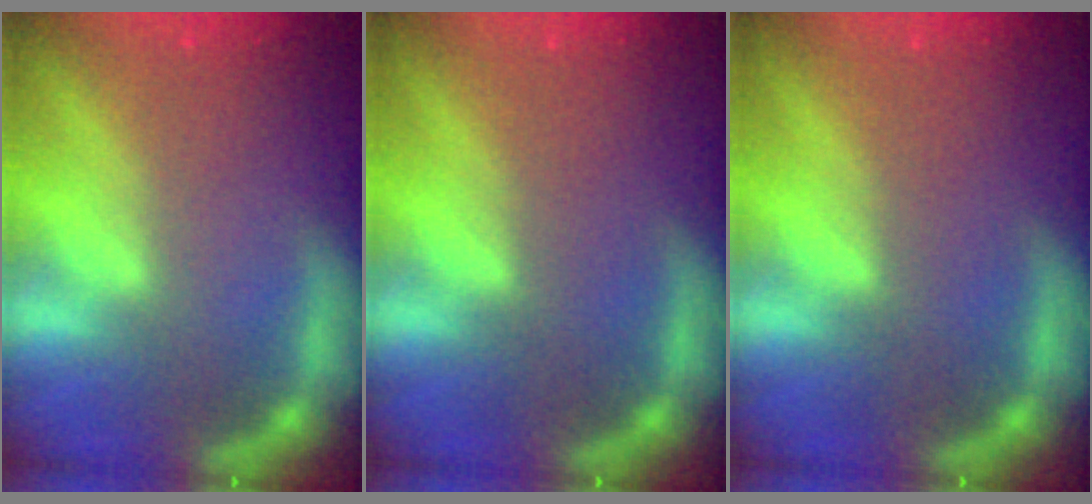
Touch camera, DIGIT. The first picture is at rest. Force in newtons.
{"total": 0.0}
{"total": 0.0}